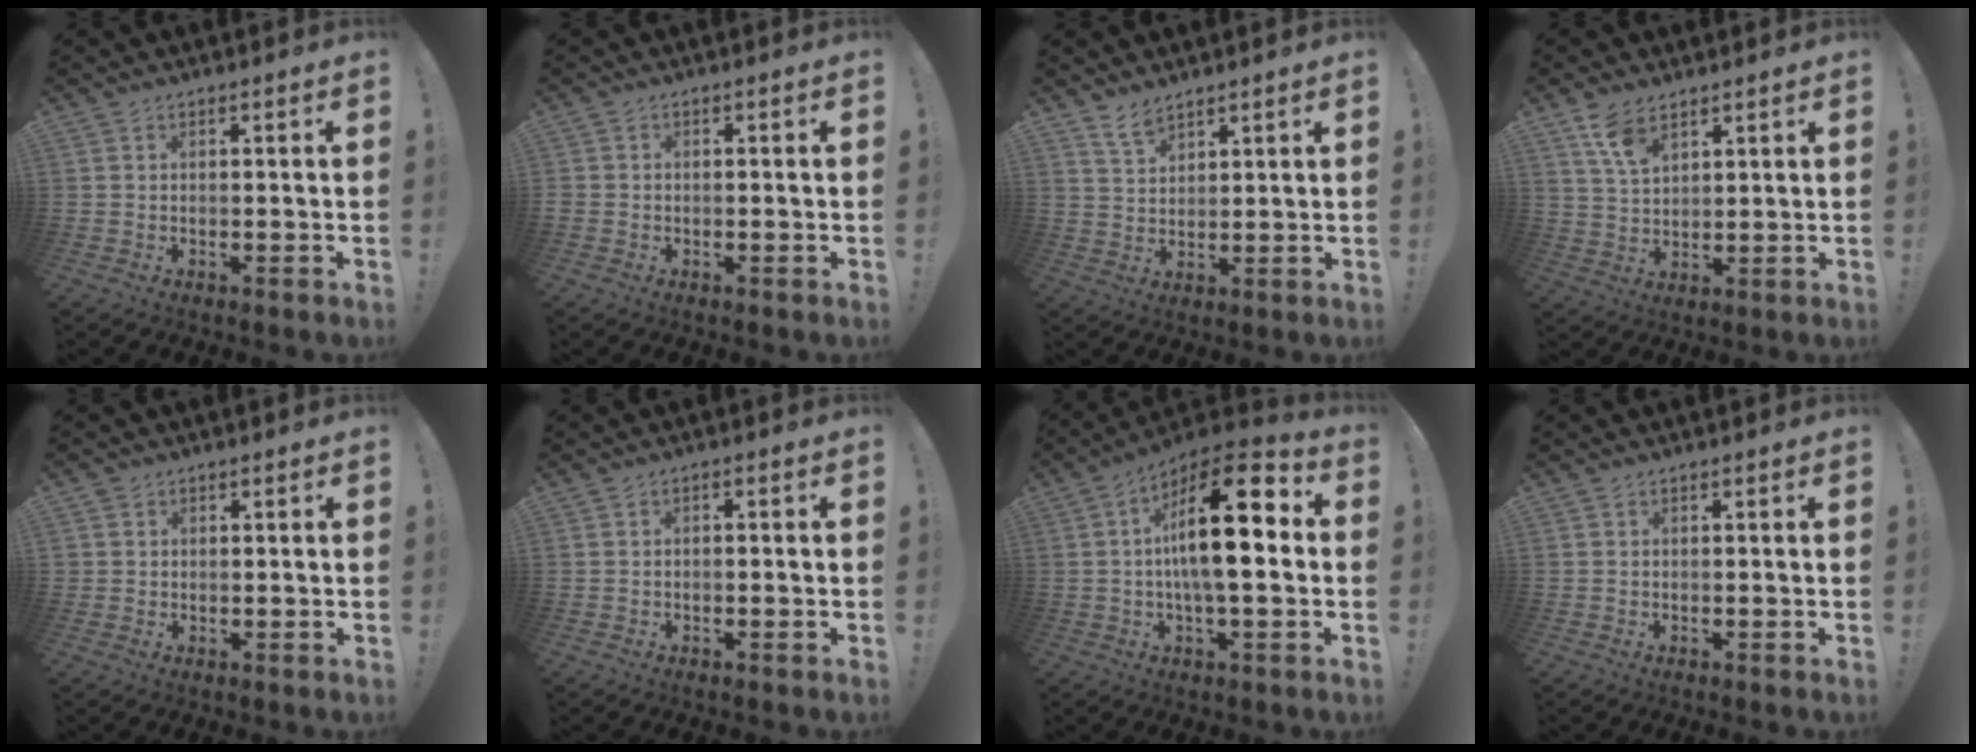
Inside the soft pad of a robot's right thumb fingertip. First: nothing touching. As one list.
[{"total": 1.2, "force": [-0.9, 0.6, 0.4], "torque": [-0.011, 0.005, -0.016]}, {"total": 4.8, "force": [4.1, 1.8, 1.8], "torque": [-0.035, -0.026, 0.076]}, {"total": 7.4, "force": [4.9, 3.5, 4.2], "torque": [-0.075, -0.025, 0.092]}, {"total": 1.4, "force": [0.5, 1.3, 0.2], "torque": [0.000, -0.001, 0.008]}, {"total": 1.2, "force": [-1.0, 0.3, 0.5], "torque": [-0.011, 0.004, -0.018]}, {"total": 18.8, "force": [1.7, 6.0, 17.7], "torque": [-0.293, -0.006, 0.019]}, {"total": 0.0}]